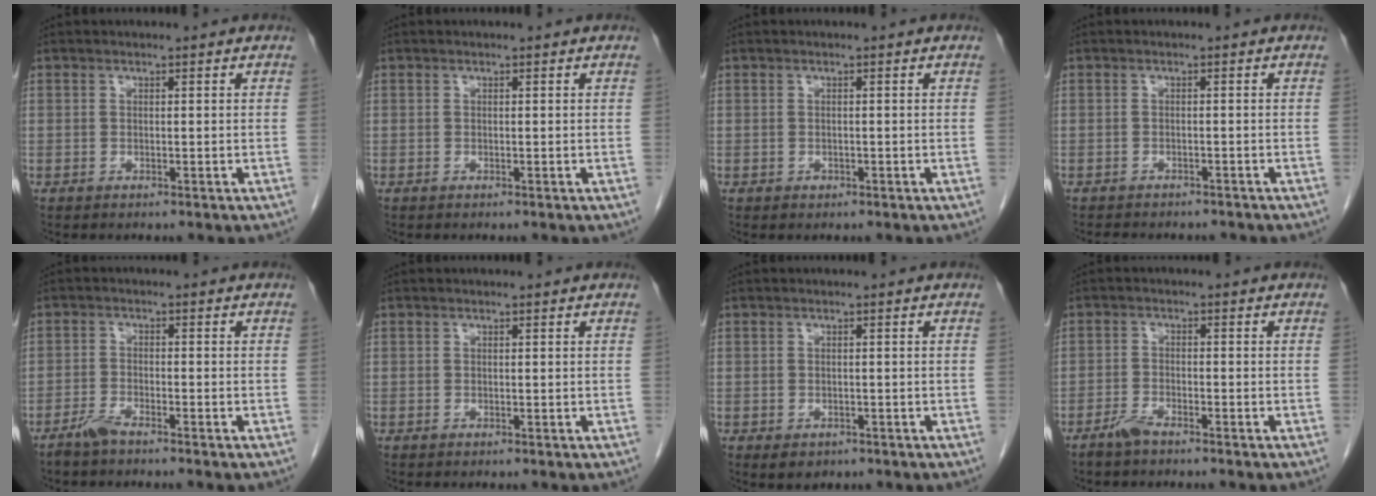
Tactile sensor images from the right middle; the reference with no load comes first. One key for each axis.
{"total": 0.0}
{"total": 0.6, "fx": -0.3, "fy": 0.5, "fz": 0.2, "tx": -0.004, "ty": 0.001, "tz": -0.004}
{"total": 6.8, "fx": -6.0, "fy": 2.2, "fz": 2.3, "tx": -0.032, "ty": 0.002, "tz": -0.075}
{"total": 2.7, "fx": -2.4, "fy": 0.1, "fz": 1.3, "tx": -0.034, "ty": -0.003, "tz": -0.050}
{"total": 0.0}
{"total": 2.4, "fx": -1.4, "fy": 1.7, "fz": 1.1, "tx": -0.012, "ty": 0.000, "tz": -0.009}
{"total": 2.6, "fx": -2.2, "fy": 0.3, "fz": 1.3, "tx": -0.031, "ty": -0.002, "tz": -0.044}